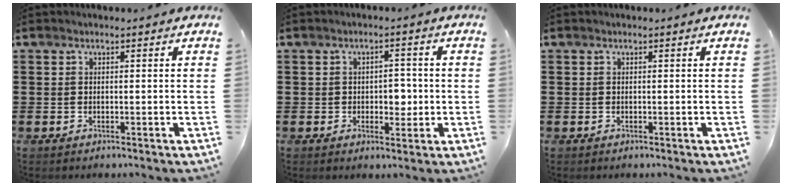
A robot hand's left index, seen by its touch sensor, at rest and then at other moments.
{"total": 3.5, "force": [-0.3, 2.2, 2.7], "torque": [-0.039, 0.000, -0.012]}
{"total": 0.0}